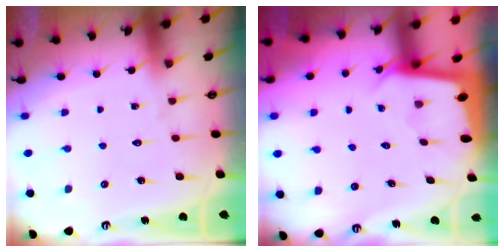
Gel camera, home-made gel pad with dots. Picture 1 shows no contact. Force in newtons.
{"total": 1.8, "press": 1.8, "slide": 0.1}